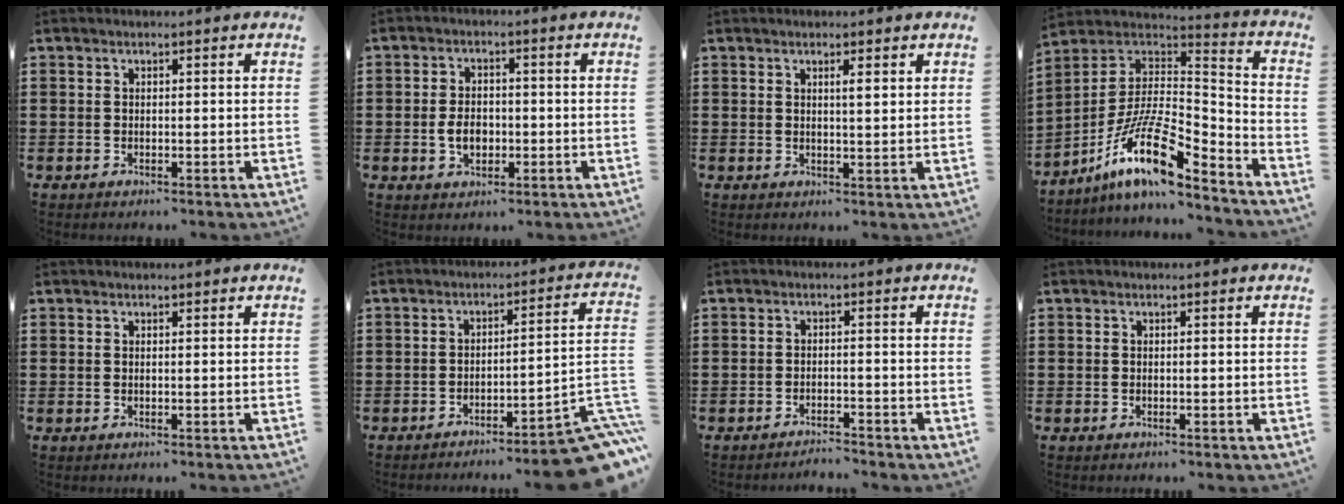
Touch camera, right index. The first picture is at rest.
{"total": 4.0, "force": [-0.8, 2.6, 3.0], "torque": [-0.051, 0.000, -0.015]}
{"total": 2.0, "force": [0.9, 0.1, 1.8], "torque": [-0.037, 0.000, 0.014]}
{"total": 15.3, "force": [-9.3, 4.3, 11.4], "torque": [-0.231, 0.008, -0.173]}
{"total": 0.0}
{"total": 7.8, "force": [-6.1, 0.5, 4.9], "torque": [-0.062, -0.002, -0.116]}
{"total": 1.9, "force": [-1.9, 0.0, 0.1], "torque": [-0.007, 0.002, -0.040]}
{"total": 0.0}